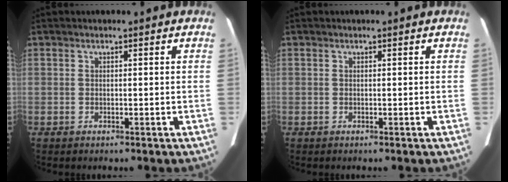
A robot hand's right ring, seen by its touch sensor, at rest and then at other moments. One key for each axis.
{"total": 0.0}